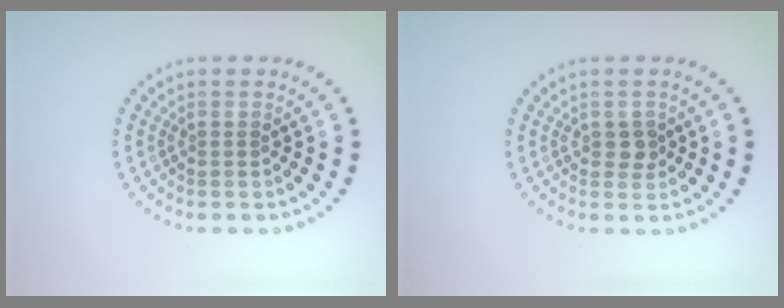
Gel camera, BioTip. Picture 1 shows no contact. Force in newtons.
{"total": 1.2, "press": 1.2, "slide": 0.3}